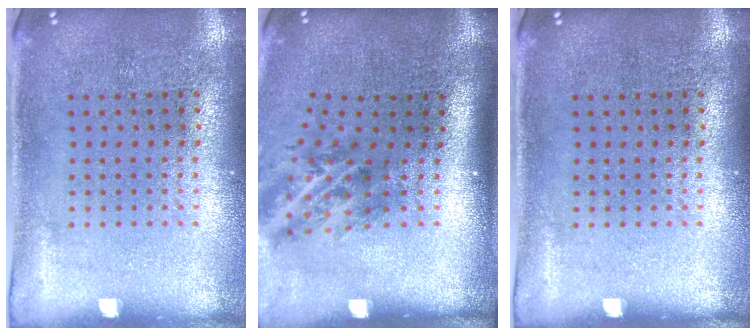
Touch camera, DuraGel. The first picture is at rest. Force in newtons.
{"total": 2.0, "press": 1.2, "slide": 1.6}
{"total": 0.0}